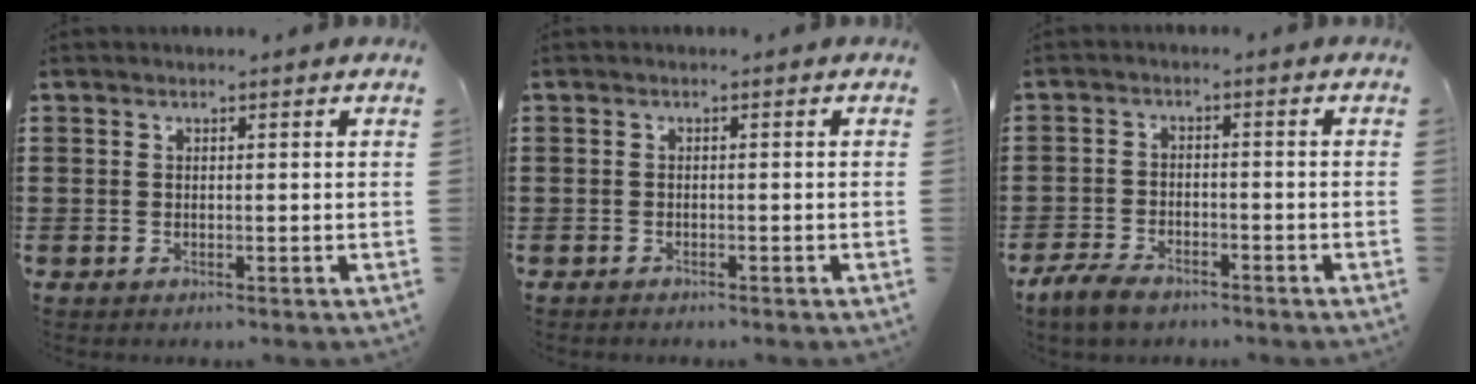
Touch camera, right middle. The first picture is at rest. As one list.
[{"total": 0.6, "force": [-0.6, 0.2, 0.0], "torque": [-0.001, 0.000, -0.013]}, {"total": 3.8, "force": [-3.0, 1.5, 1.7], "torque": [-0.043, 0.006, -0.064]}]